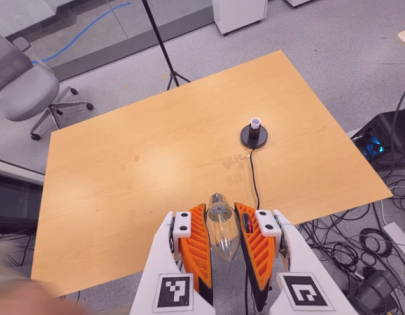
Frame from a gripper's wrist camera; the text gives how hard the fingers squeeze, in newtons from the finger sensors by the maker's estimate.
{"total": 21.5, "left": 23.6, "right": 19.4}